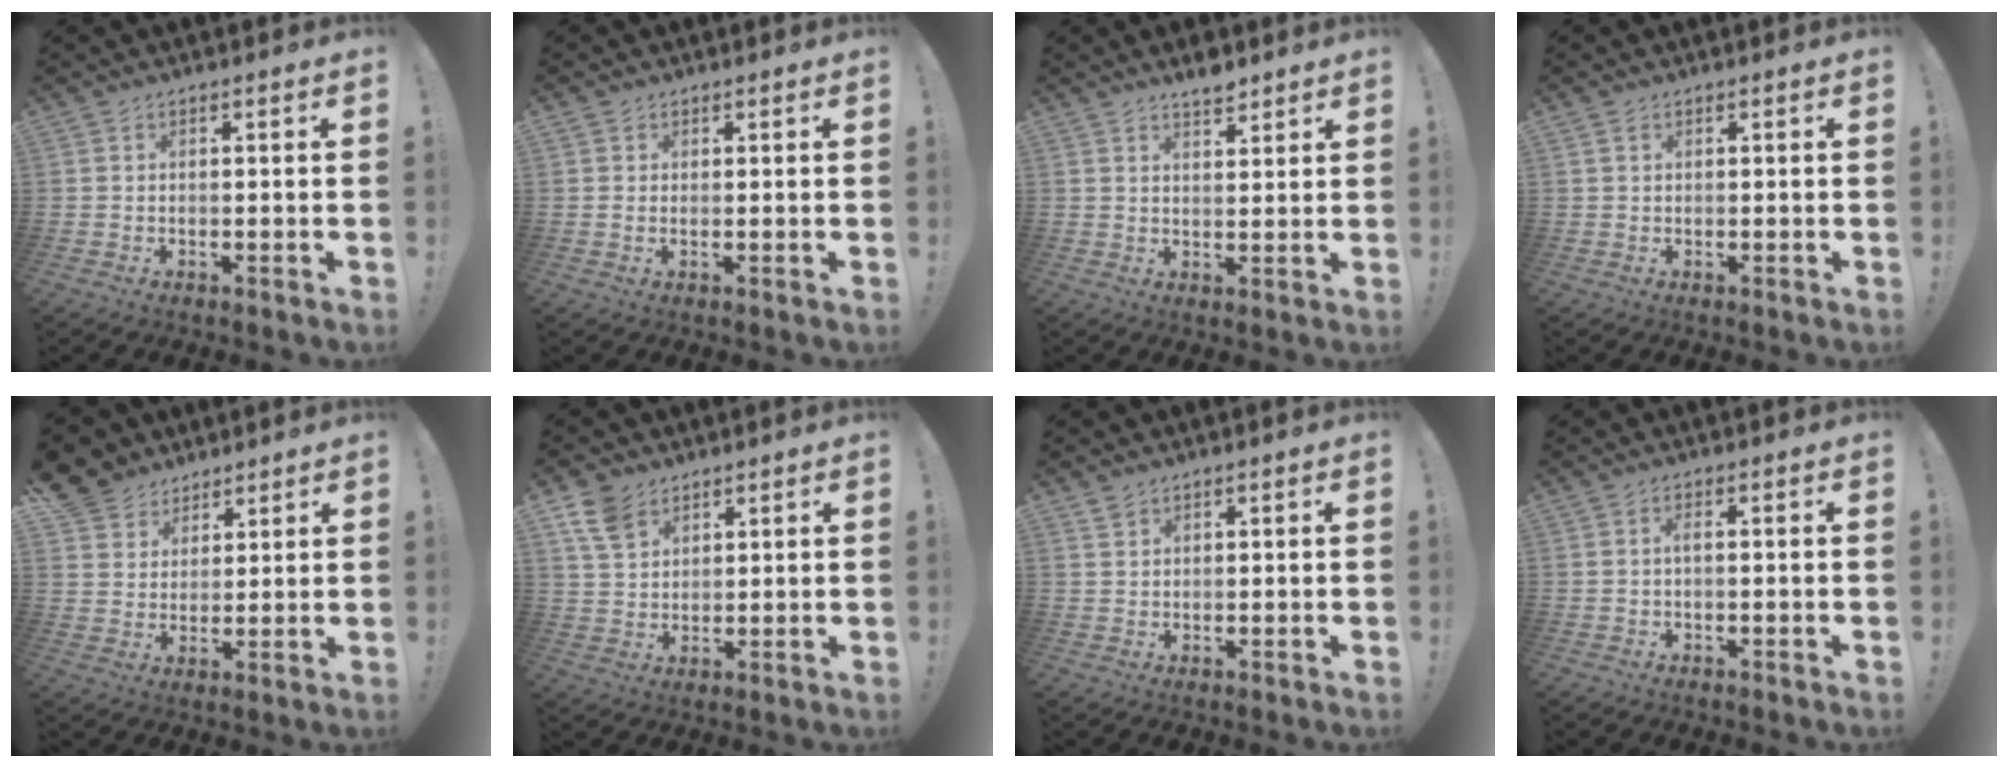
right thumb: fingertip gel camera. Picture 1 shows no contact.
{"total": 0.8, "force": [0.7, 0.4, 0.3], "torque": [0.002, -0.004, 0.011]}
{"total": 4.4, "force": [3.8, 1.3, 1.8], "torque": [-0.013, -0.027, 0.064]}
{"total": 1.1, "force": [0.6, 0.7, 0.5], "torque": [-0.013, 0.003, 0.013]}
{"total": 7.4, "force": [5.0, 5.5, 0.4], "torque": [-0.007, -0.043, 0.101]}
{"total": 8.5, "force": [5.6, 5.4, 3.6], "torque": [-0.066, -0.021, 0.112]}
{"total": 1.9, "force": [1.6, 0.9, 0.3], "torque": [0.006, -0.013, 0.030]}
{"total": 1.5, "force": [-0.4, 0.1, 1.5], "torque": [-0.037, 0.008, -0.007]}